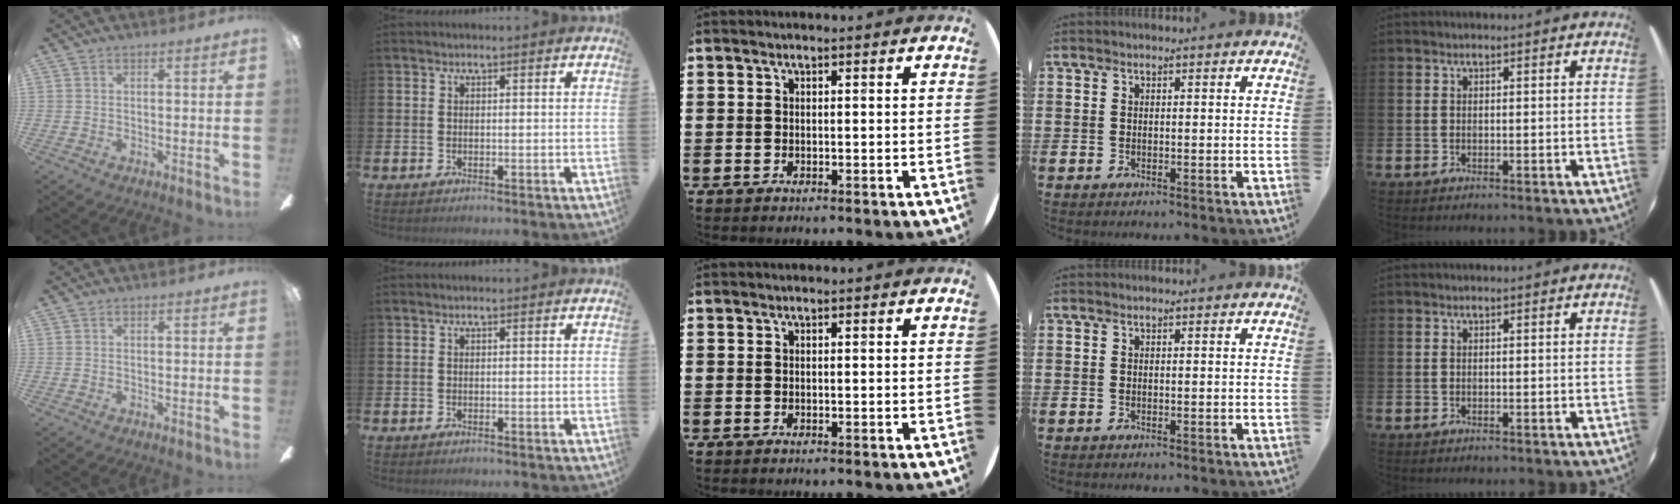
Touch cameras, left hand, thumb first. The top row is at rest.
{}